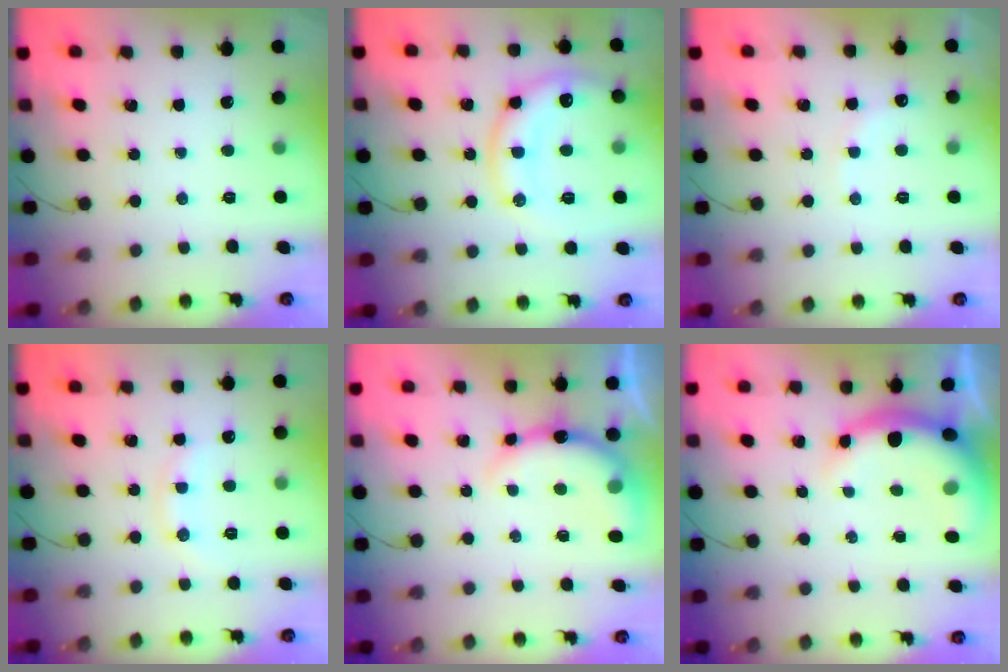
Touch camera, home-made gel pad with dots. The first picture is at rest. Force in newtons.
{"total": 16.3, "press": 16.2, "slide": 1.7}
{"total": 6.9, "press": 6.7, "slide": 1.4}
{"total": 7.4, "press": 7.3, "slide": 1.1}
{"total": 9.7, "press": 9.7, "slide": 0.9}
{"total": 7.2, "press": 7.0, "slide": 1.7}